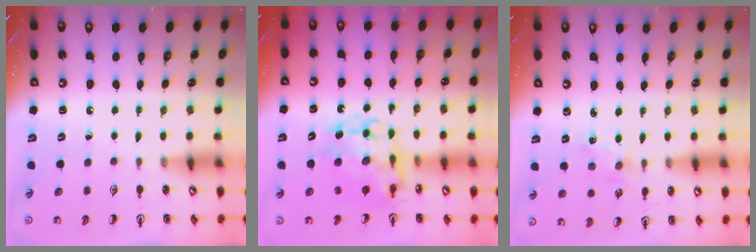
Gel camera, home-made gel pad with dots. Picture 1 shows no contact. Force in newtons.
{"total": 9.6, "press": 9.6, "slide": 0.9}
{"total": 2.5, "press": 2.4, "slide": 0.3}